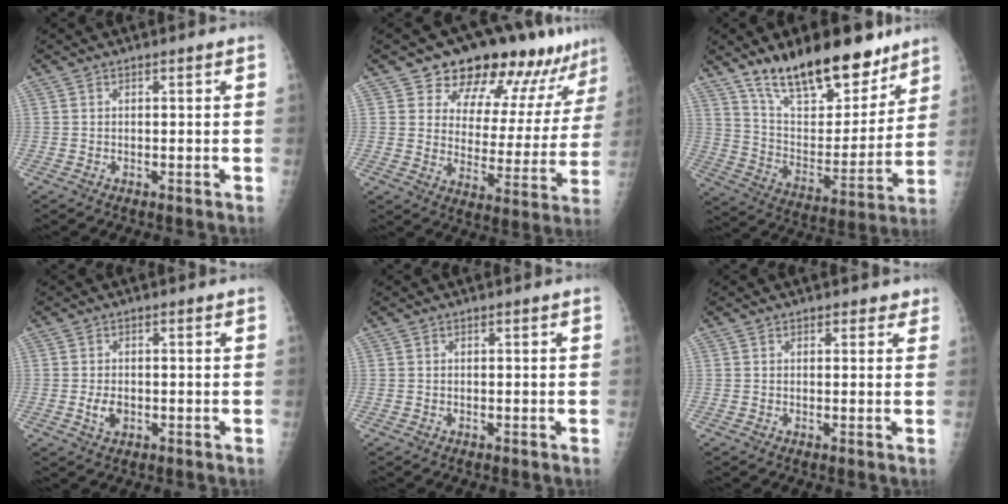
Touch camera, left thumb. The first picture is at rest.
{"total": 17.8, "force": [14.0, 8.1, 7.5], "torque": [-0.044, -0.079, 0.182]}
{"total": 22.3, "force": [16.2, 9.1, 12.2], "torque": [-0.150, -0.085, 0.269]}
{"total": 2.8, "force": [-0.6, 1.9, 2.0], "torque": [-0.034, 0.000, -0.007]}
{"total": 0.0}
{"total": 1.9, "force": [1.4, 1.3, 0.4], "torque": [0.018, -0.005, 0.010]}